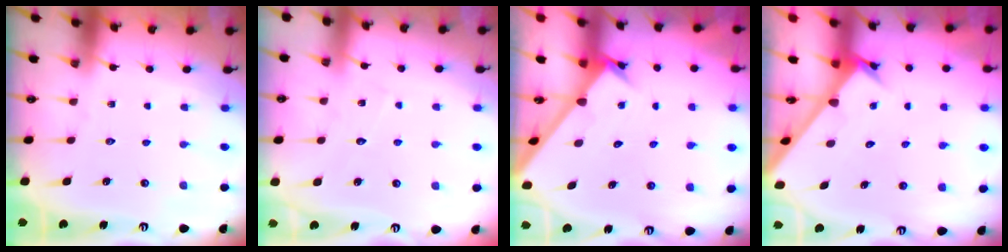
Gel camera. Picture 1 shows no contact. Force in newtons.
{"total": 5.2, "press": 5.2, "slide": 0.4}
{"total": 1.7, "press": 1.7, "slide": 0.1}
{"total": 2.7, "press": 2.7, "slide": 0.3}